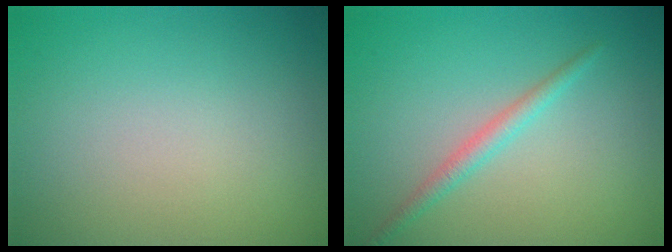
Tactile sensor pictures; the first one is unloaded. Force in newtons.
{"total": 1.6, "press": 1.6, "slide": 0.1}